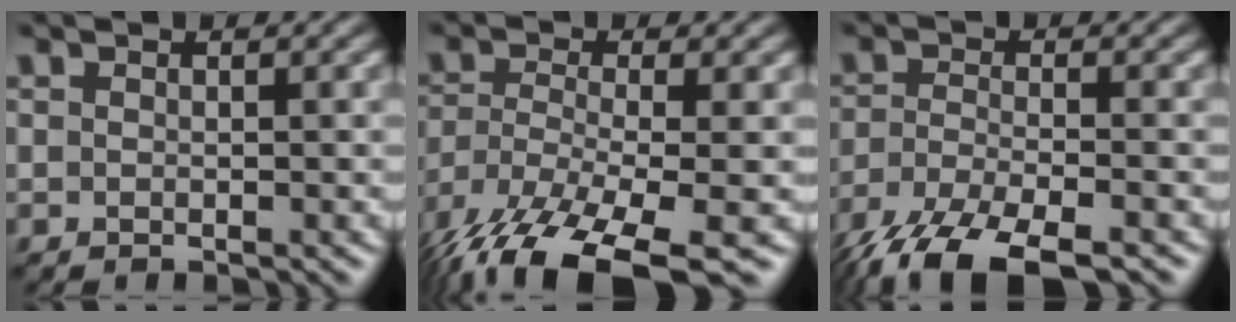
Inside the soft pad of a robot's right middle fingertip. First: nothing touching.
{"total": 10.8, "force": [-7.9, 2.7, 6.9], "torque": [-0.141, -0.020, -0.145]}
{"total": 9.3, "force": [-7.0, 2.7, 5.6], "torque": [-0.122, -0.033, -0.126]}